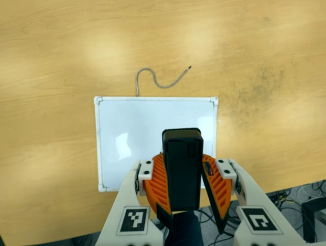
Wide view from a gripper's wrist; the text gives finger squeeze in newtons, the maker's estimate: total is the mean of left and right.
{"total": 8.7, "left": 9.2, "right": 8.2}